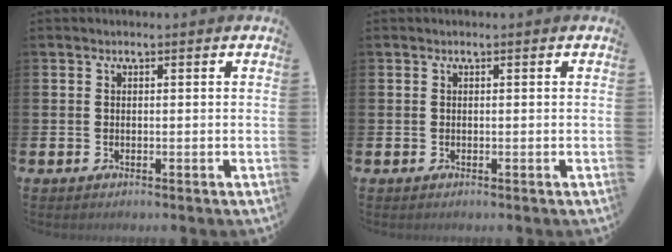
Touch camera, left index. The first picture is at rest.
{"total": 0.0}